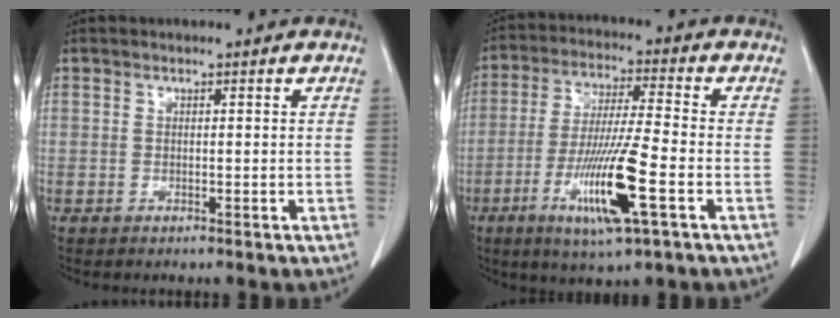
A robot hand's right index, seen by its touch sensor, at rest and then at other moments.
{"total": 13.2, "force": [-4.8, 0.2, 12.3], "torque": [-0.241, -0.023, -0.087]}